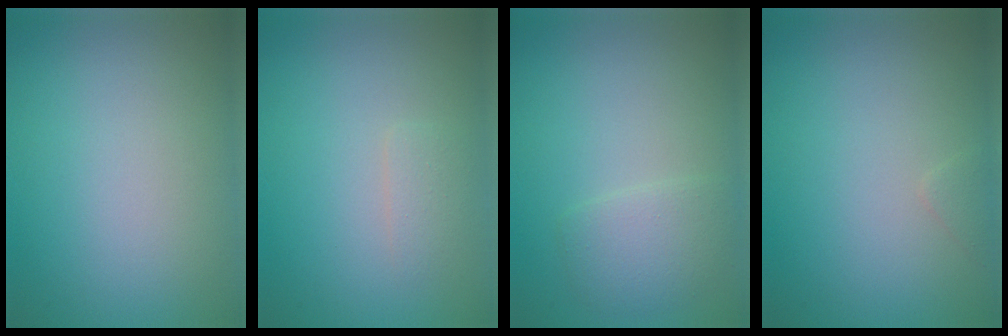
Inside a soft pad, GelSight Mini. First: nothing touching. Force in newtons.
{"total": 1.0, "press": 1.0, "slide": 0.0}
{"total": 2.3, "press": 2.3, "slide": 0.0}
{"total": 0.6, "press": 0.6, "slide": 0.0}